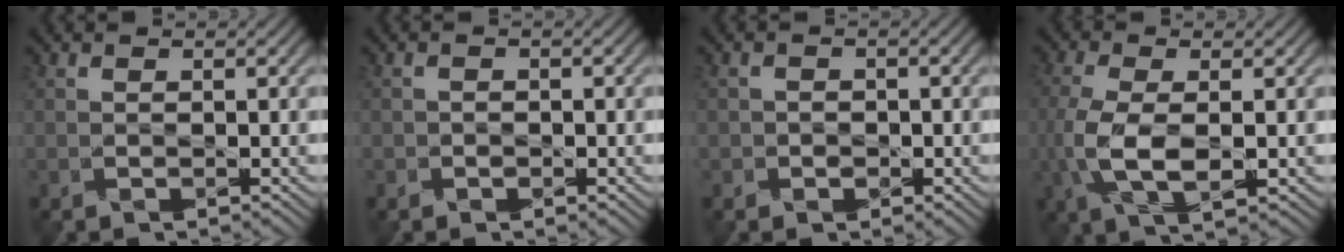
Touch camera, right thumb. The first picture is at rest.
{"total": 1.0, "force": [-0.3, 0.9, -0.3], "torque": [0.017, 0.003, -0.013]}
{"total": 1.9, "force": [-0.4, 1.9, -0.3], "torque": [0.013, 0.013, -0.017]}
{"total": 6.4, "force": [-1.2, 2.7, 5.7], "torque": [-0.144, -0.006, -0.019]}